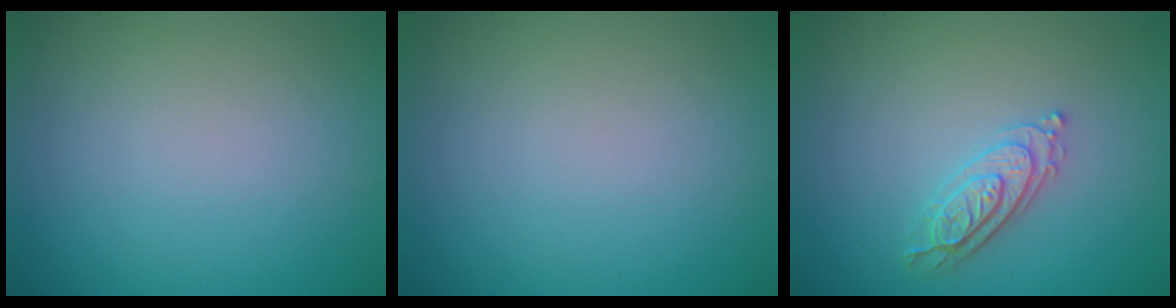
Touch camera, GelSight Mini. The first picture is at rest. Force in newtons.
{"total": 0.0}
{"total": 2.4, "press": 2.3, "slide": 0.7}